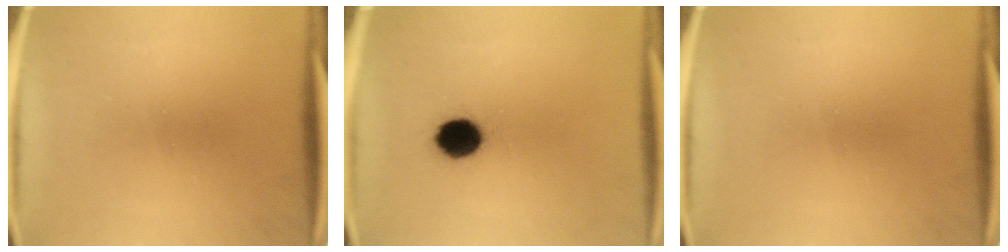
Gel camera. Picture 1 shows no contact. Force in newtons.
{"total": 8.4}
{"total": 0.0}